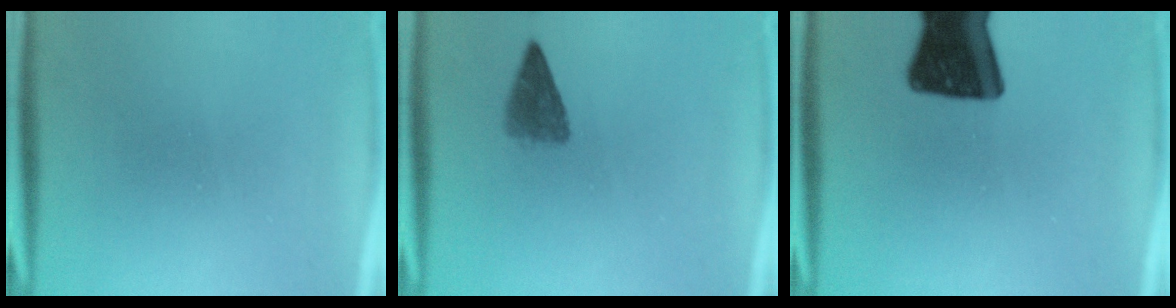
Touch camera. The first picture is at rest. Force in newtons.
{"total": 2.7}
{"total": 16.8}